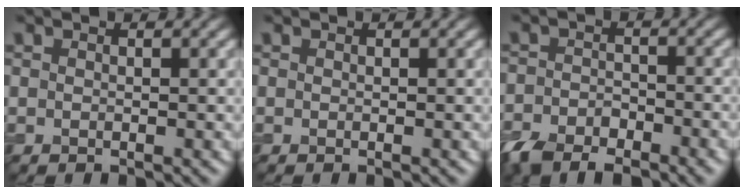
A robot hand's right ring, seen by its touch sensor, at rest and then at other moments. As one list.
[{"total": 0.0}, {"total": 5.8, "force": [-4.3, 2.6, 3.0], "torque": [-0.051, -0.007, -0.083]}]